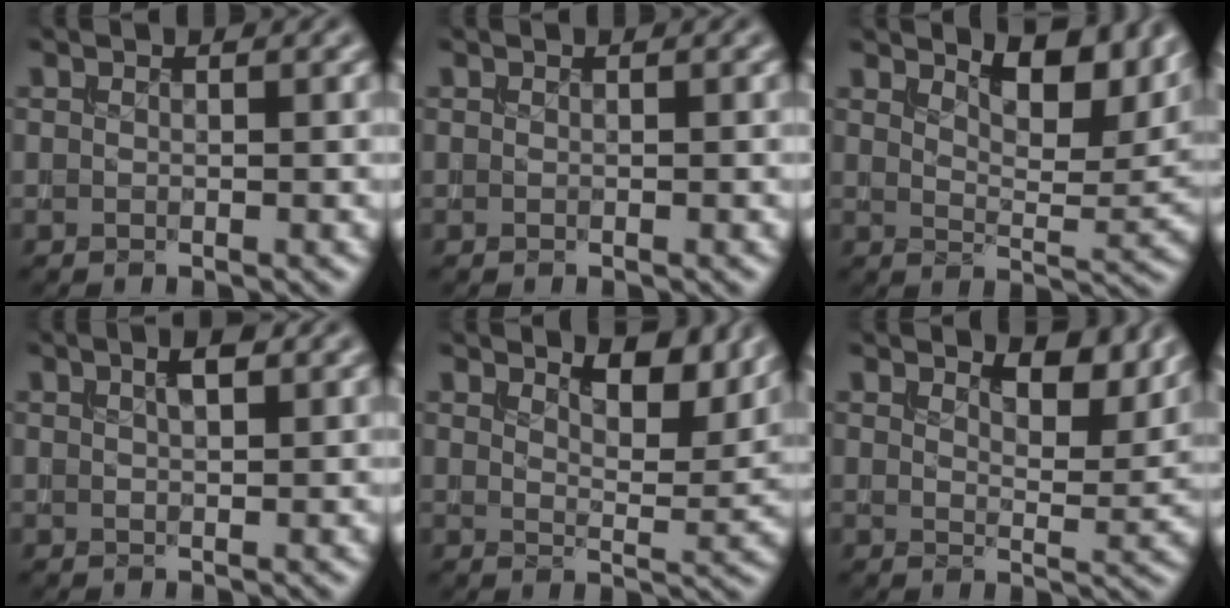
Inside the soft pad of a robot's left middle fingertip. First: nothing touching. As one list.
[{"total": 0.0}, {"total": 7.6, "force": [4.8, 2.7, 5.2], "torque": [-0.078, 0.000, 0.074]}, {"total": 1.7, "force": [0.7, 0.5, 1.5], "torque": [-0.024, 0.007, 0.013]}, {"total": 5.5, "force": [3.9, 1.8, 3.4], "torque": [-0.051, -0.004, 0.053]}, {"total": 4.8, "force": [3.5, 1.6, 2.9], "torque": [-0.046, -0.003, 0.048]}]